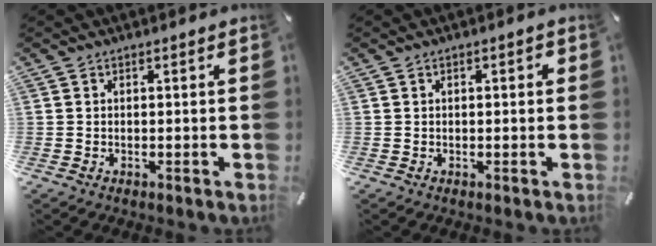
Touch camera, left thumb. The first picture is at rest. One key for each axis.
{"total": 1.3, "fx": 0.1, "fy": 0.6, "fz": 1.2, "tx": -0.022, "ty": 0.005, "tz": 0.000}